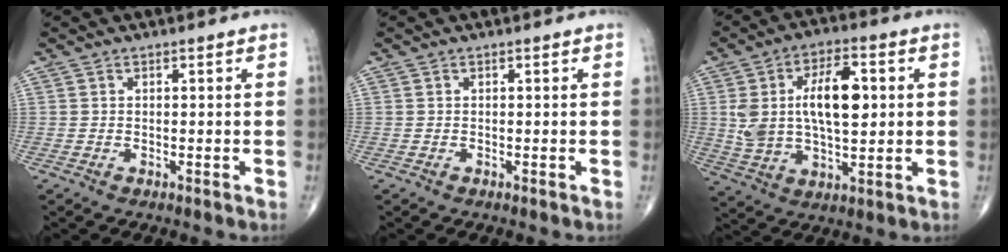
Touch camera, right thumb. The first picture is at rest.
{"total": 0.0}
{"total": 15.3, "force": [2.5, 7.8, 12.9], "torque": [-0.214, 0.007, 0.050]}